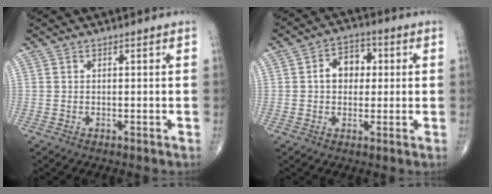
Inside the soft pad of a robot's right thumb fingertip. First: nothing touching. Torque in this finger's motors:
{"motor_torque": [0.85, 1.08, 0.65, 0.21, 0.01]}